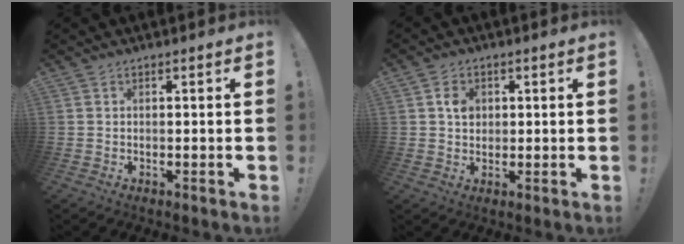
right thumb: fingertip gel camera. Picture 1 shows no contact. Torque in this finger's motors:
{"motor_torque": [-0.04, 0.04, 0.14, 0.15, 0.02]}